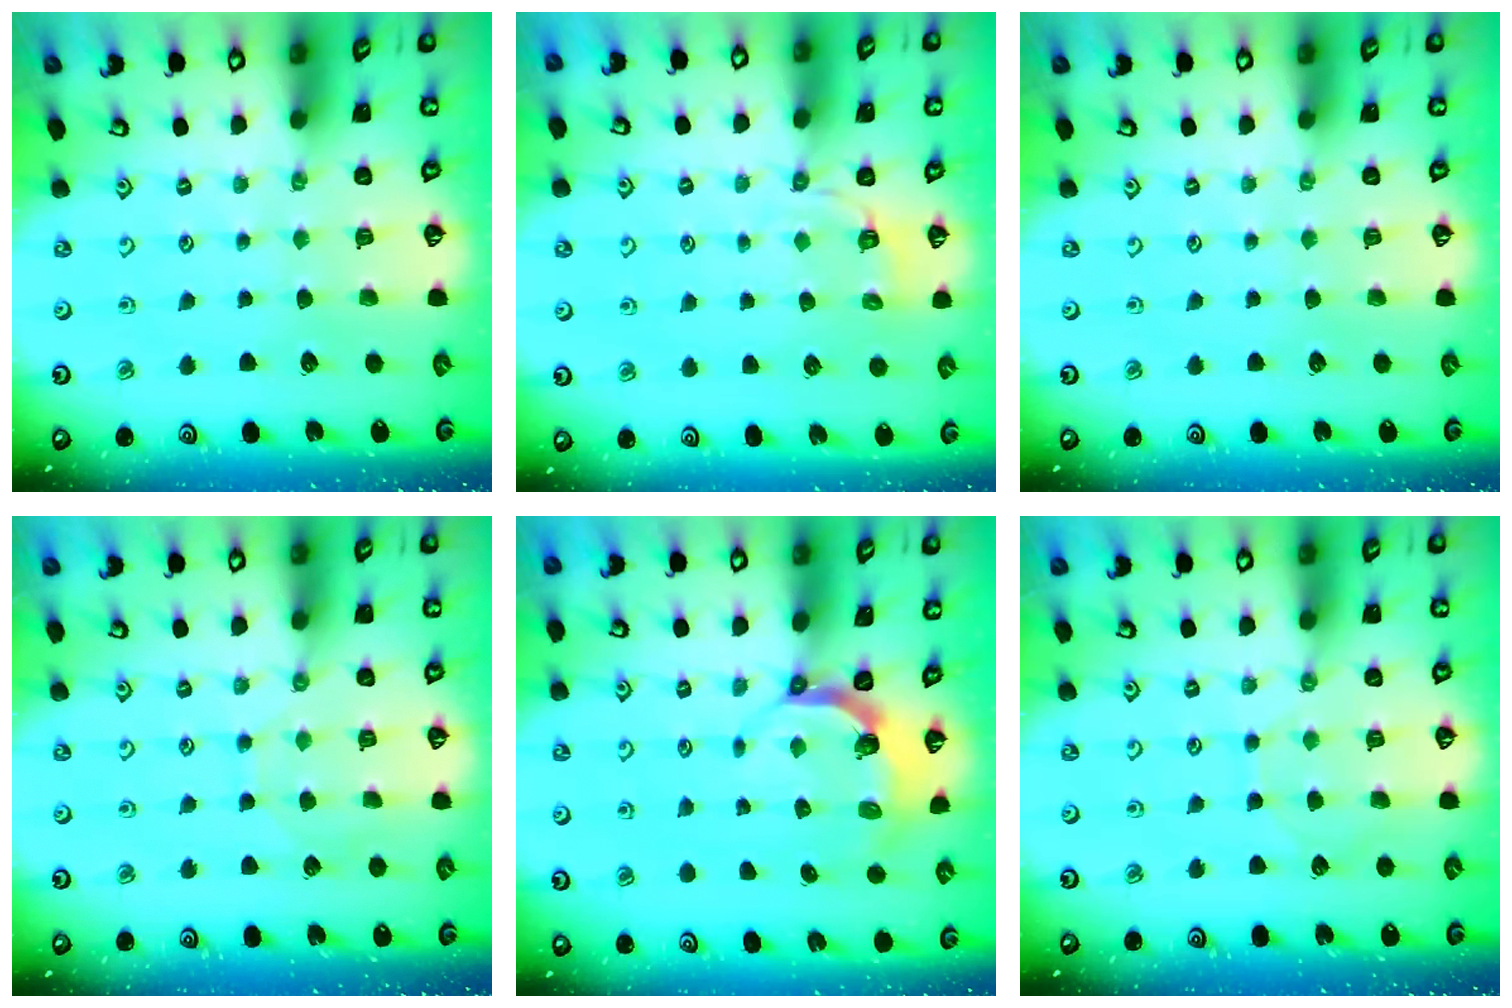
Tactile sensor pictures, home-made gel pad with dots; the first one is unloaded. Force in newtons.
{"total": 2.7, "press": 1.4, "slide": 2.3}
{"total": 0.0}
{"total": 3.0, "press": 2.9, "slide": 0.4}
{"total": 4.4, "press": 3.3, "slide": 2.9}
{"total": 5.0, "press": 4.9, "slide": 0.6}